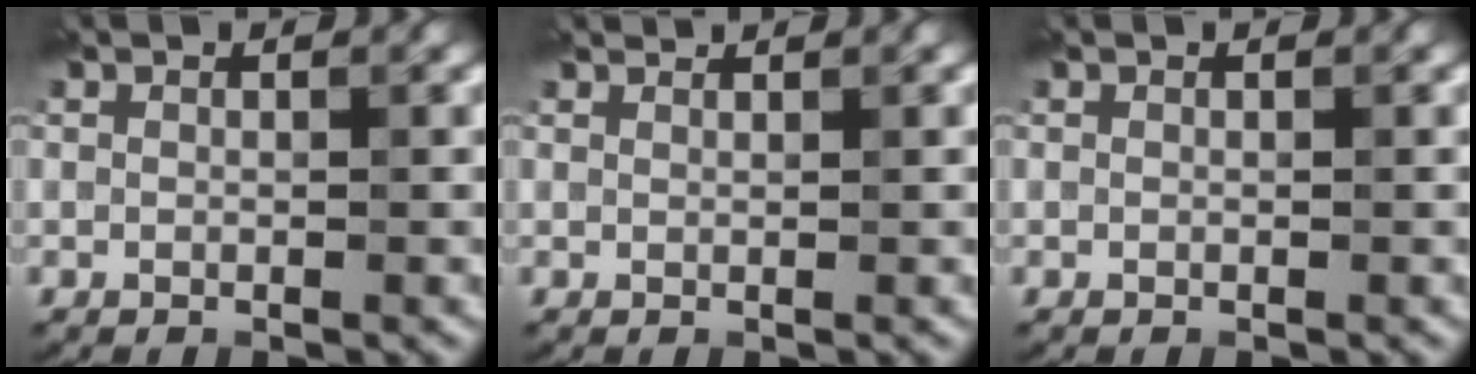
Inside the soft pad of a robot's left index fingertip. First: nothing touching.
{"total": 1.3, "force": [1.3, 0.1, 0.3], "torque": [-0.011, -0.002, 0.016]}
{"total": 0.0}